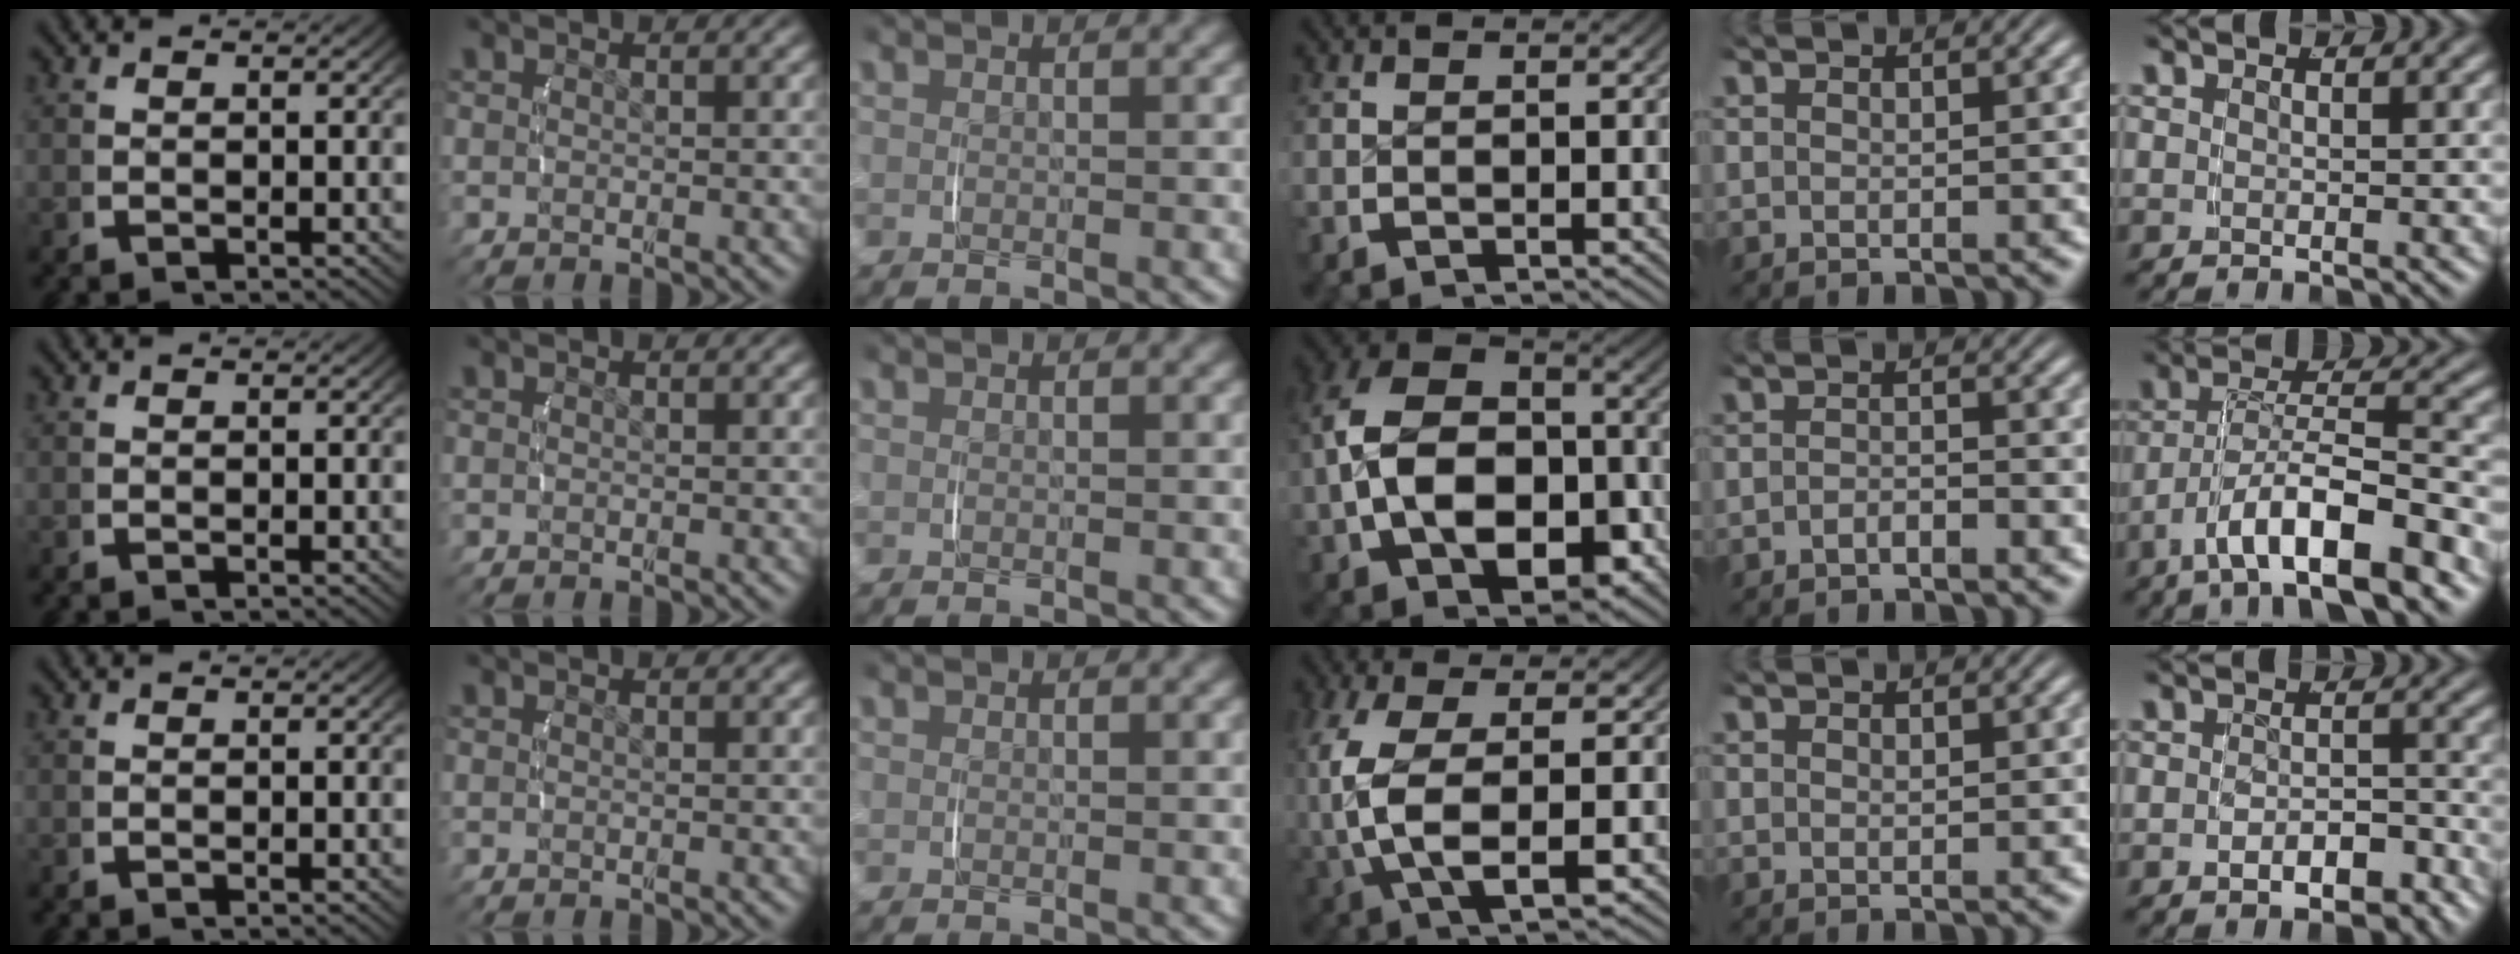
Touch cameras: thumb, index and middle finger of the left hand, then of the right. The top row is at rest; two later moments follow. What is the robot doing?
{"motion": "lift_and_place", "object": "napkin"}